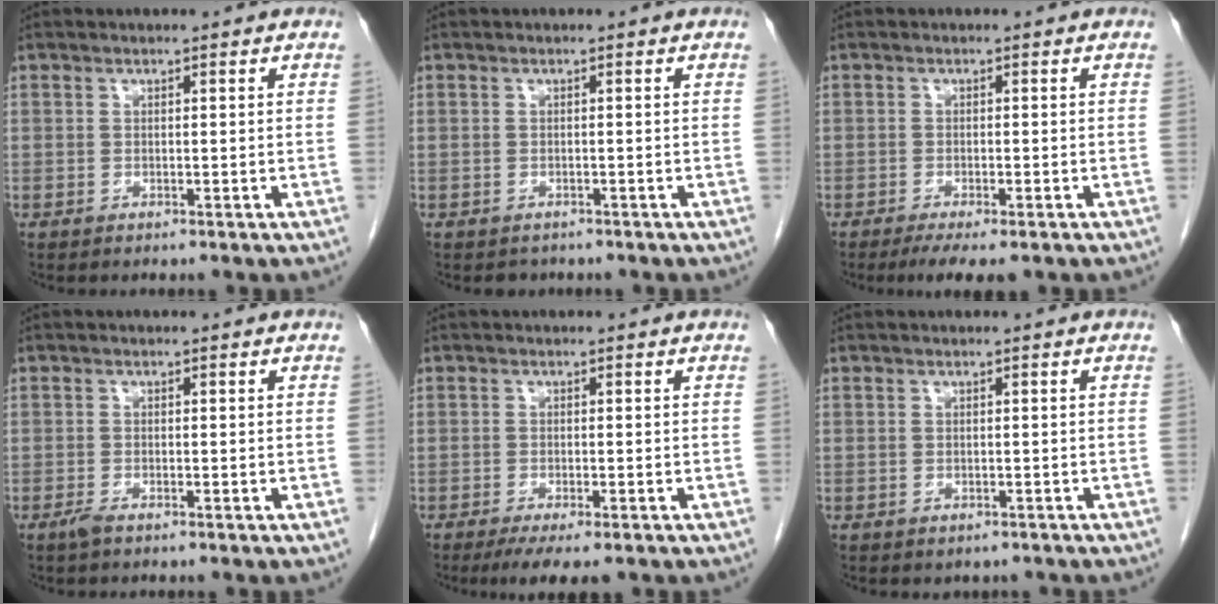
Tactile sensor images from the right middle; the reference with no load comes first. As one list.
[{"total": 1.3, "force": [-1.1, 0.8, 0.0], "torque": [-0.006, 0.000, -0.015]}, {"total": 4.9, "force": [-3.5, 0.9, 3.4], "torque": [-0.046, -0.012, -0.050]}, {"total": 1.2, "force": [-0.9, 0.2, 0.8], "torque": [-0.022, -0.003, -0.017]}, {"total": 5.3, "force": [-3.8, 1.0, 3.6], "torque": [-0.047, -0.012, -0.055]}, {"total": 1.0, "force": [-0.8, 0.6, 0.2], "torque": [-0.004, 0.000, -0.009]}]